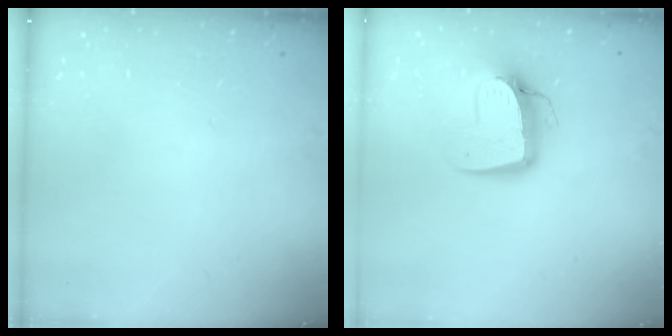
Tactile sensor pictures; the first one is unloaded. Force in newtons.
{"total": 12.2, "press": 12.1, "slide": 1.3}